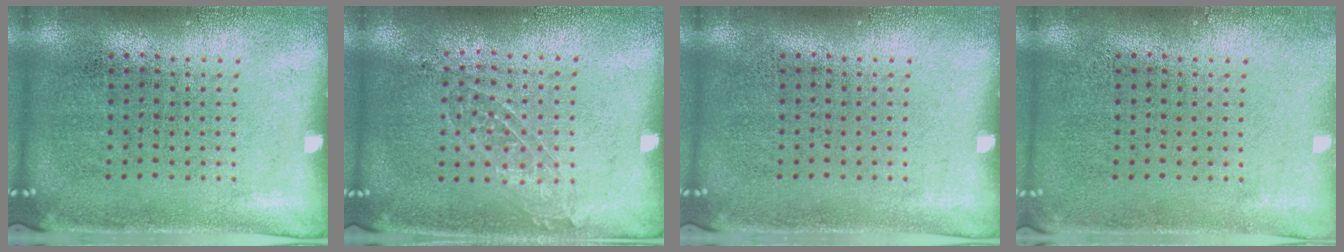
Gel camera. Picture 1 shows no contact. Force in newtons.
{"total": 1.1, "press": 1.0, "slide": 0.3}
{"total": 0.0}
{"total": 0.7, "press": 0.7, "slide": 0.1}